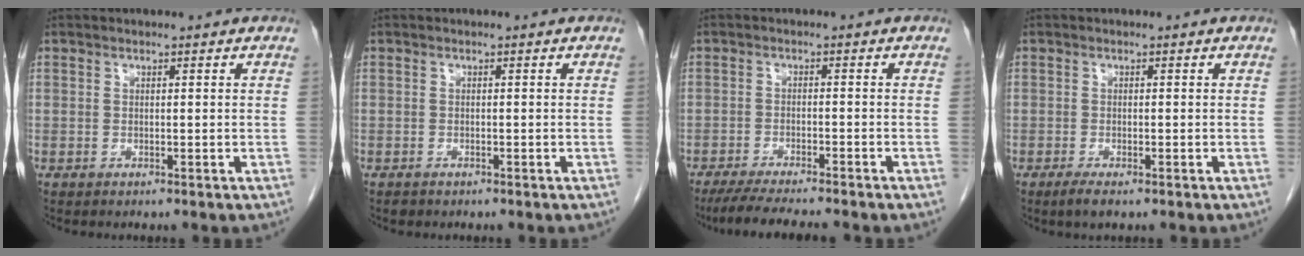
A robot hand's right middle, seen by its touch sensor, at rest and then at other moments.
{"total": 0.9, "force": [-0.6, 0.4, 0.4], "torque": [-0.011, -0.001, -0.006]}
{"total": 8.2, "force": [-7.2, 0.0, 4.0], "torque": [-0.062, -0.022, -0.115]}
{"total": 2.3, "force": [-1.5, 0.4, 1.7], "torque": [-0.036, -0.007, -0.025]}